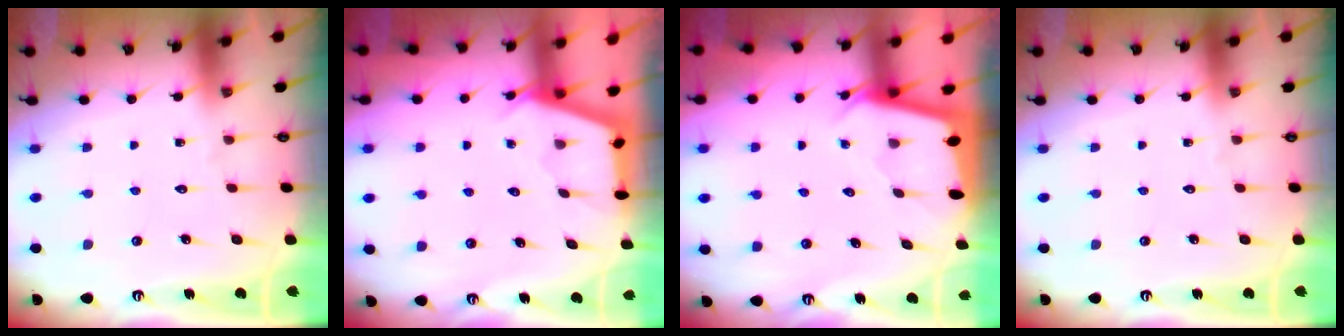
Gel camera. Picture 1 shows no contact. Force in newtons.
{"total": 2.8, "press": 2.8, "slide": 0.3}
{"total": 2.0, "press": 2.0, "slide": 0.2}
{"total": 0.0}